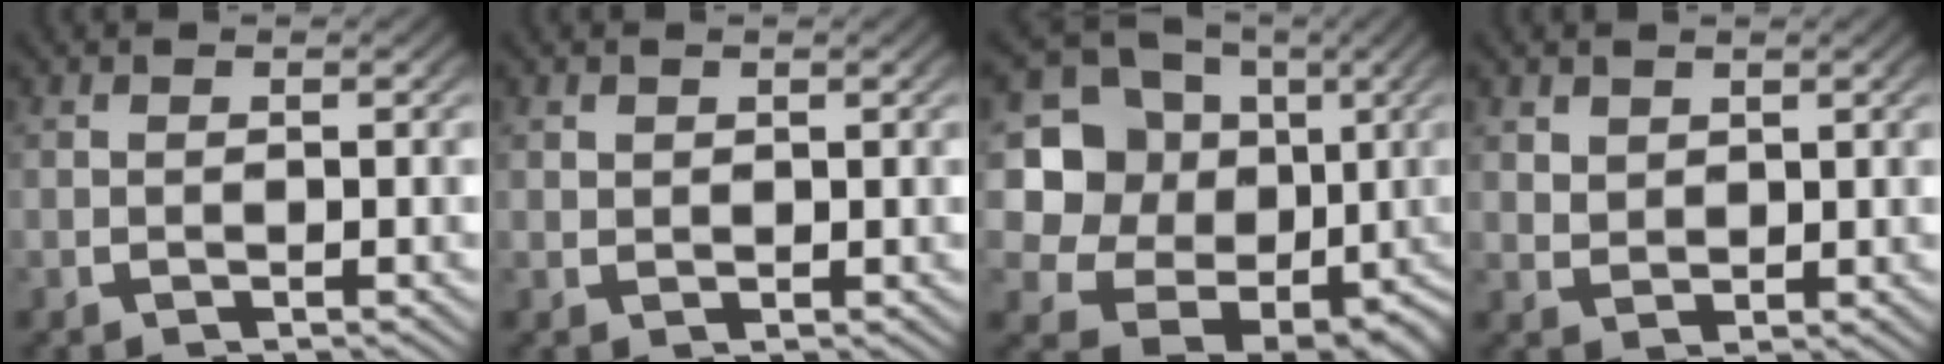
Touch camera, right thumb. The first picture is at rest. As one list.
[{"total": 0.9, "force": [0.6, 0.6, 0.2], "torque": [0.000, -0.006, 0.020]}, {"total": 15.1, "force": [0.4, 12.2, 8.9], "torque": [-0.176, -0.038, 0.014]}, {"total": 1.8, "force": [1.3, 1.1, 0.5], "torque": [-0.008, -0.009, 0.037]}]